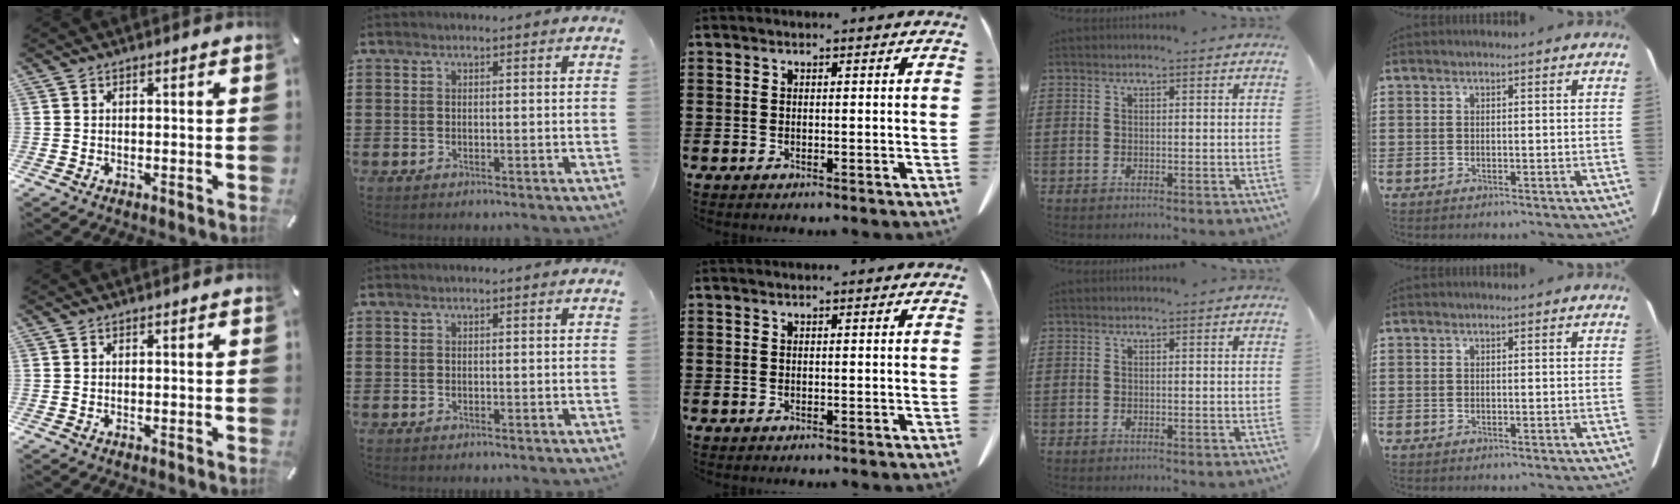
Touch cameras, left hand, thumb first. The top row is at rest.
{}